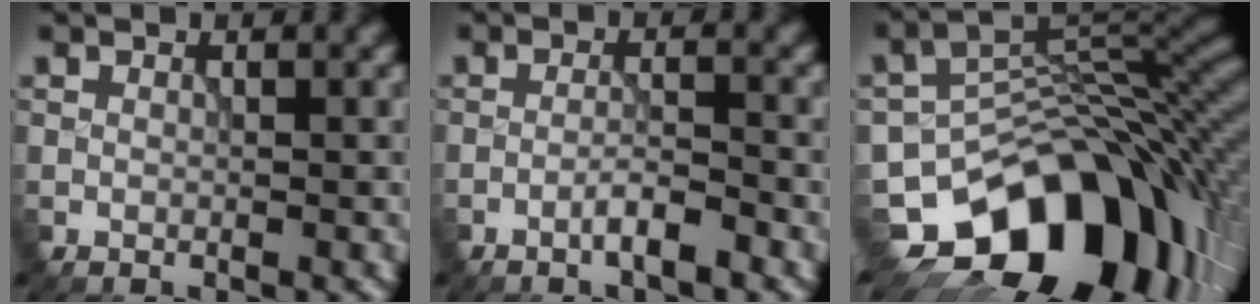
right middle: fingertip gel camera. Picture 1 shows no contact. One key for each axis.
{"total": 2.3, "fx": -1.4, "fy": 0.3, "fz": 1.8, "tx": -0.029, "ty": 0.008, "tz": -0.028}
{"total": 15.1, "fx": -6.8, "fy": 10.0, "fz": 9.0, "tx": -0.126, "ty": -0.011, "tz": -0.111}